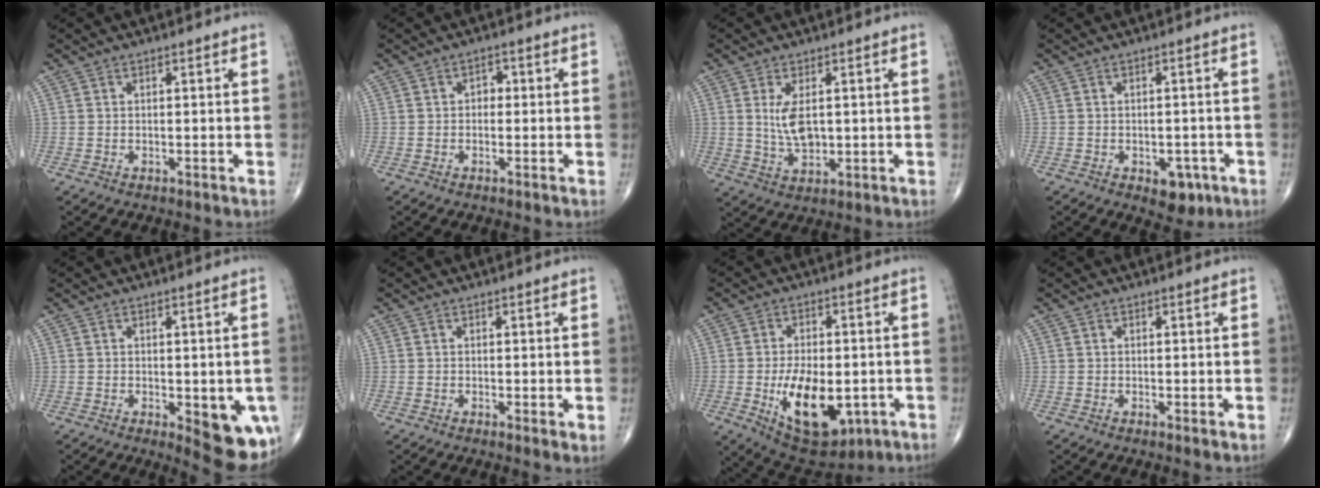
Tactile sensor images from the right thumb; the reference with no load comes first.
{"total": 1.7, "force": [-0.1, 1.3, 1.1], "torque": [-0.001, 0.006, -0.009]}
{"total": 5.9, "force": [1.0, 3.0, 5.0], "torque": [-0.089, -0.011, 0.026]}
{"total": 4.8, "force": [-2.2, 2.9, 3.2], "torque": [-0.019, 0.008, -0.021]}
{"total": 9.8, "force": [-2.8, 3.7, 8.6], "torque": [-0.082, -0.010, -0.026]}
{"total": 1.7, "force": [0.1, 0.4, 1.7], "torque": [-0.027, -0.007, -0.002]}
{"total": 15.5, "force": [-3.6, 8.3, 12.6], "torque": [-0.178, -0.004, -0.037]}
{"total": 0.8, "force": [0.2, 0.2, 0.8], "torque": [-0.013, -0.004, -0.001]}